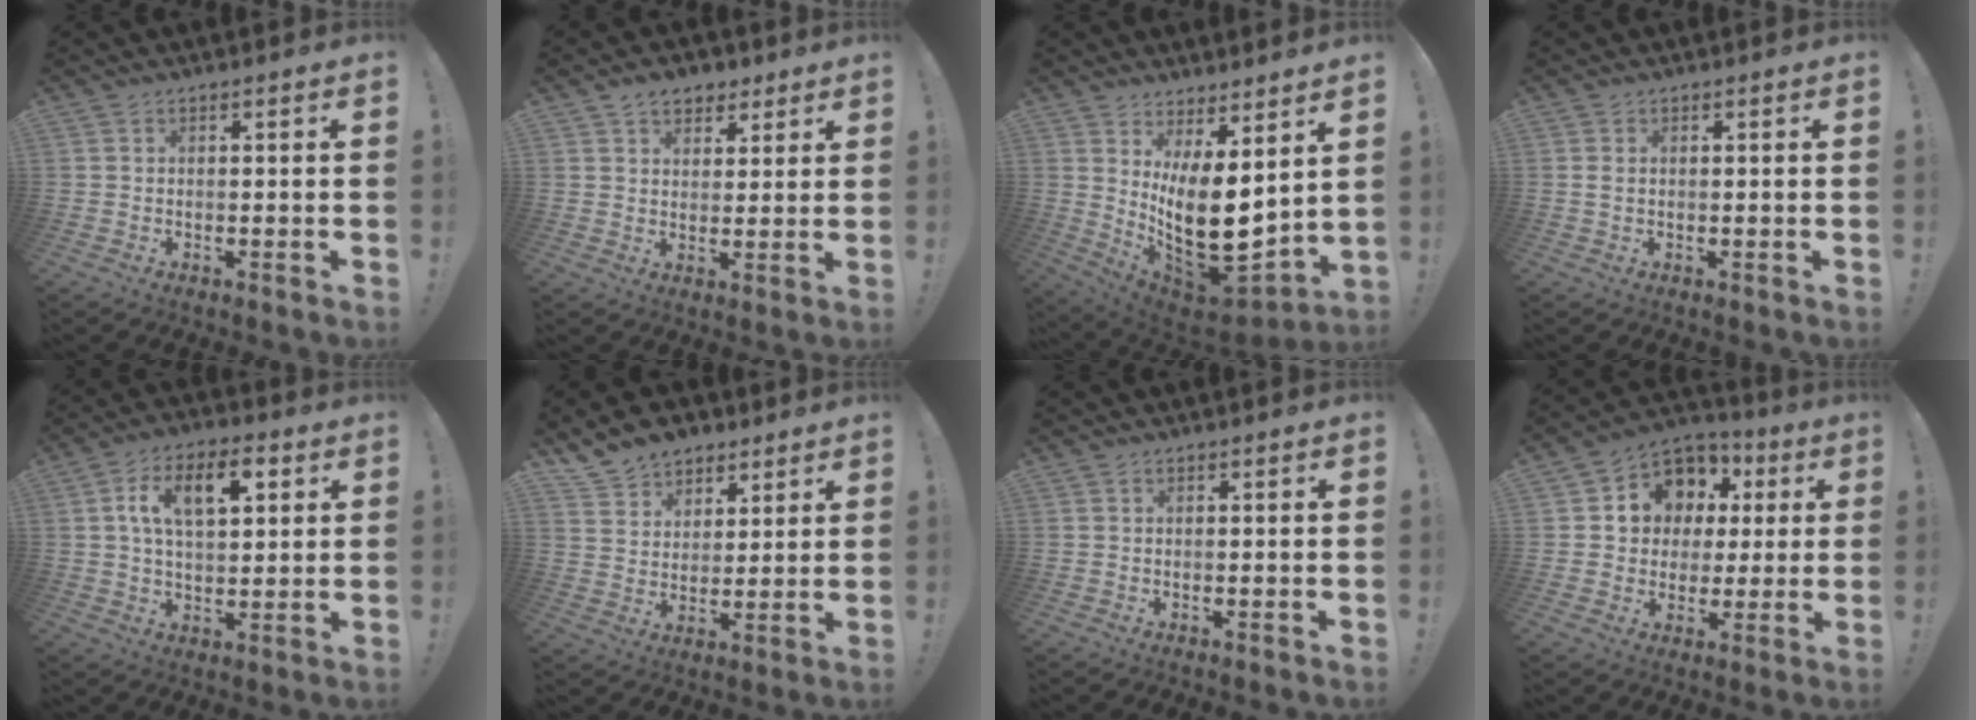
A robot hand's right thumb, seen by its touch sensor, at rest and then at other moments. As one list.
[{"total": 6.8, "force": [4.2, 4.8, 2.4], "torque": [-0.030, -0.016, 0.078]}, {"total": 17.8, "force": [0.6, 8.1, 15.8], "torque": [-0.268, -0.041, 0.026]}, {"total": 0.9, "force": [0.3, 0.4, 0.7], "torque": [-0.014, 0.001, 0.004]}, {"total": 12.8, "force": [4.3, 6.8, 9.9], "torque": [-0.156, 0.009, 0.074]}, {"total": 10.3, "force": [7.7, 6.6, 2.0], "torque": [-0.043, -0.053, 0.154]}, {"total": 0.0}, {"total": 11.1, "force": [3.5, 9.8, 3.7], "torque": [-0.054, -0.023, 0.078]}]